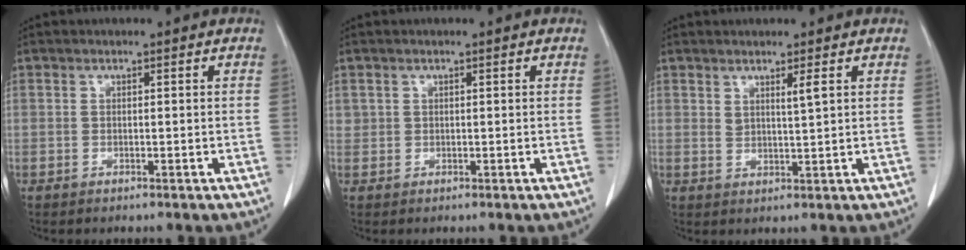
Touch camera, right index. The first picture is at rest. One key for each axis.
{"total": 0.9, "fx": 0.4, "fy": 0.8, "fz": 0.0, "tx": 0.012, "ty": 0.003, "tz": 0.004}
{"total": 2.2, "fx": 1.4, "fy": -0.1, "fz": 1.8, "tx": -0.037, "ty": -0.009, "tz": 0.026}